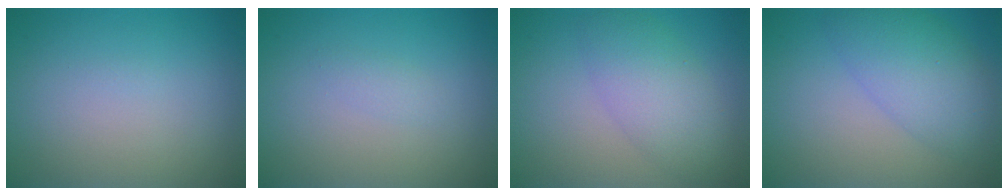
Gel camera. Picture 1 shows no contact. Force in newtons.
{"total": 0.9, "press": 0.9, "slide": 0.1}
{"total": 4.6, "press": 4.6, "slide": 0.3}
{"total": 5.5, "press": 5.5, "slide": 0.1}